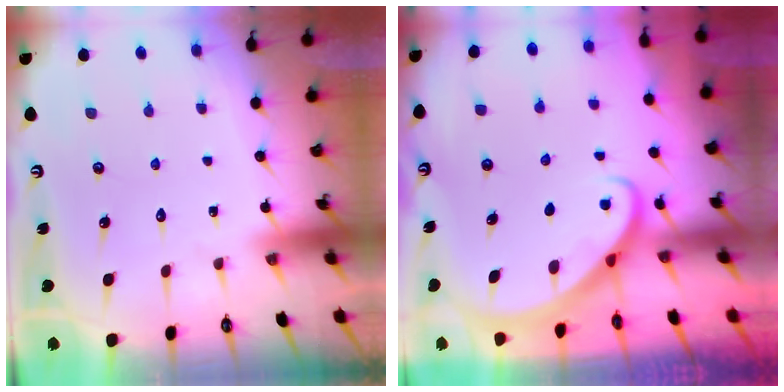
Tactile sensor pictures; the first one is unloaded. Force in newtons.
{"total": 2.7, "press": 2.7, "slide": 0.2}